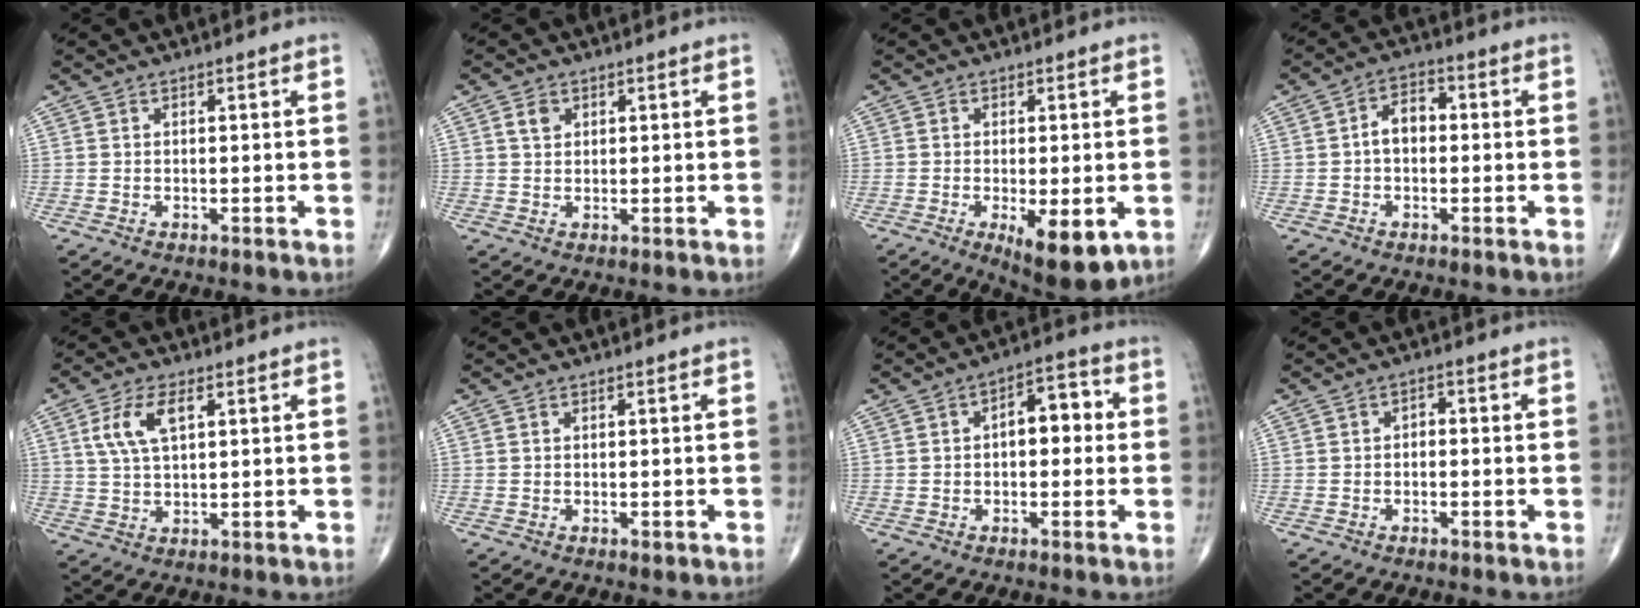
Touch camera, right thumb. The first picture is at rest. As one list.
[{"total": 2.4, "force": [1.0, 1.8, 1.3], "torque": [-0.019, 0.000, 0.018]}, {"total": 9.4, "force": [-3.0, 3.4, 8.2], "torque": [-0.111, -0.019, -0.039]}, {"total": 5.2, "force": [-0.2, 3.5, 3.9], "torque": [-0.056, 0.022, -0.013]}, {"total": 7.3, "force": [2.6, 3.3, 6.0], "torque": [-0.126, 0.000, 0.053]}, {"total": 0.6, "force": [-0.2, 0.3, 0.4], "torque": [-0.001, -0.001, -0.002]}, {"total": 7.3, "force": [0.5, 4.0, 6.0], "torque": [-0.060, 0.026, -0.003]}, {"total": 1.6, "force": [-0.3, 1.1, 1.1], "torque": [-0.008, 0.009, -0.010]}]